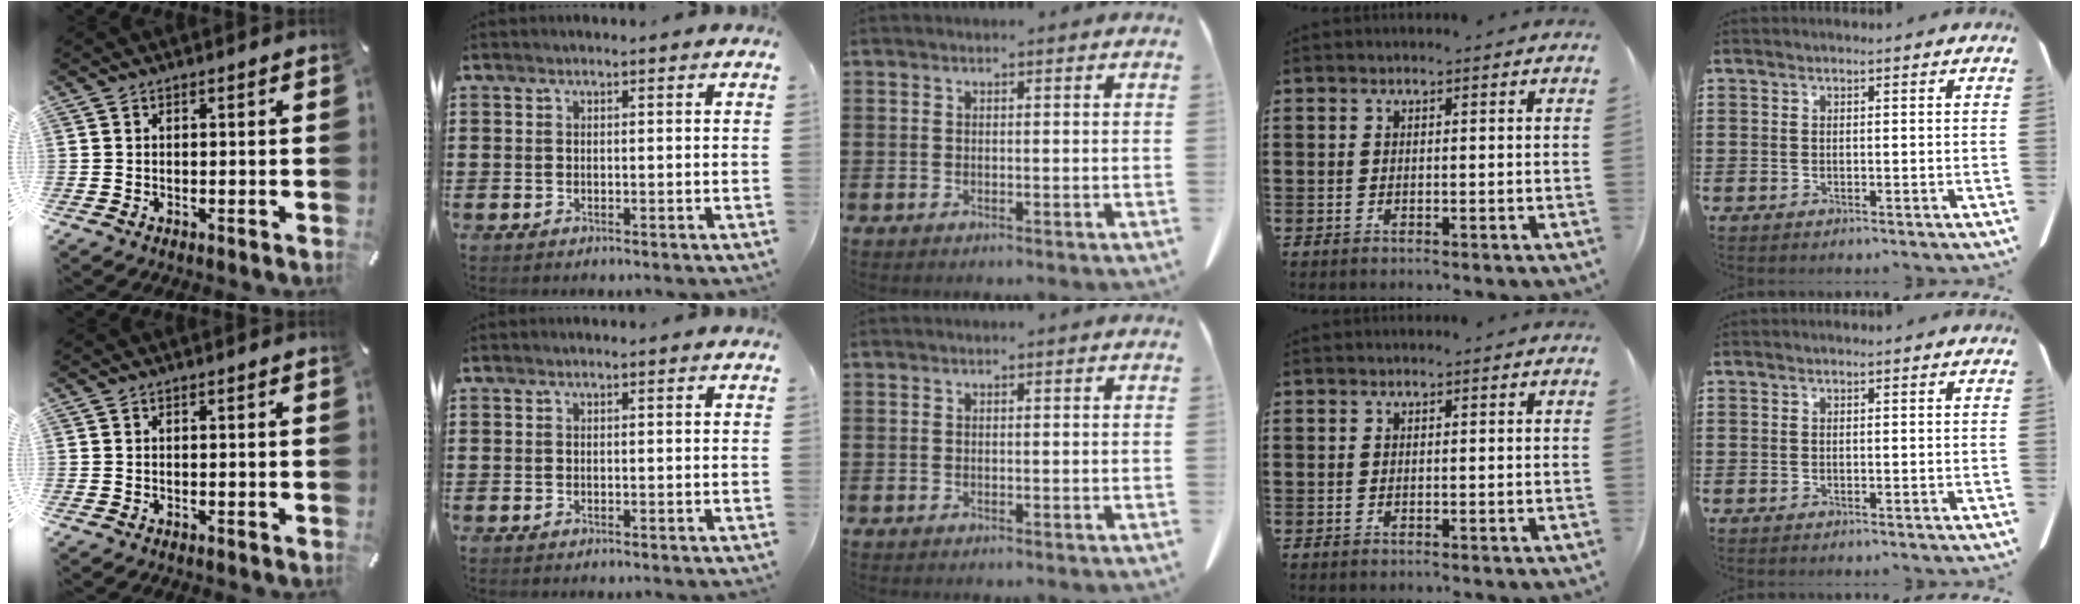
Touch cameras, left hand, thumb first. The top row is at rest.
{}